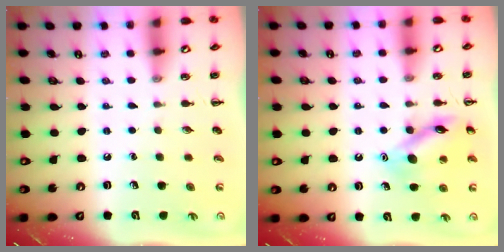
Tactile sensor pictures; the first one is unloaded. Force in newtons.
{"total": 13.2, "press": 13.2, "slide": 1.3}